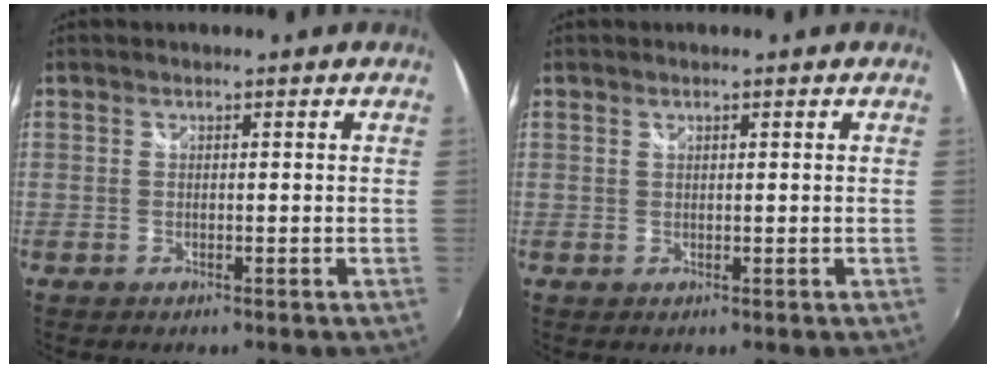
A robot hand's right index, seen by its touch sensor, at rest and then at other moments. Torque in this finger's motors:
{"motor_torque": [-0.06, 0.11, -0.08, -0.01]}